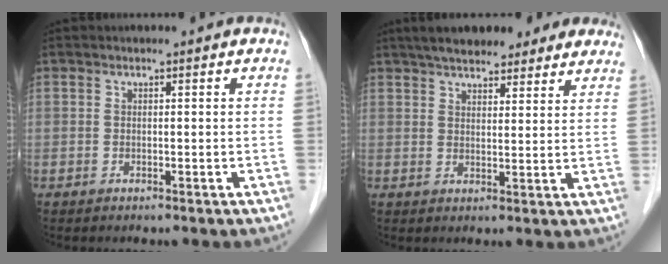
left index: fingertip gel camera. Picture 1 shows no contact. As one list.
[{"total": 14.6, "force": [12.0, 4.2, 7.1], "torque": [-0.093, 0.034, 0.159]}]